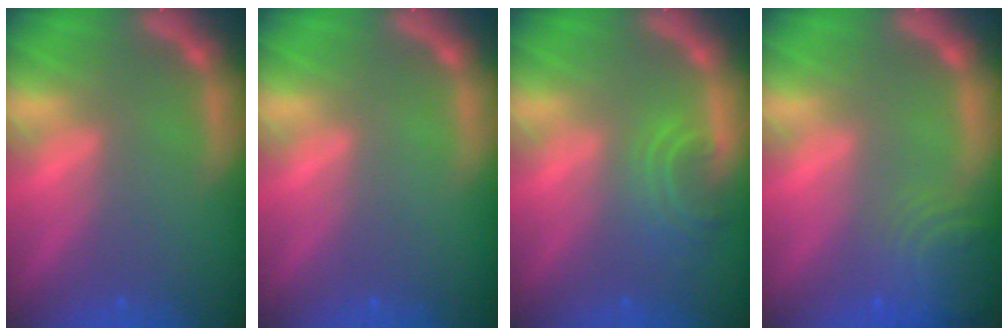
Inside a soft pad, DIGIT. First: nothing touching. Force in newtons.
{"total": 0.0}
{"total": 3.5}
{"total": 6.1}